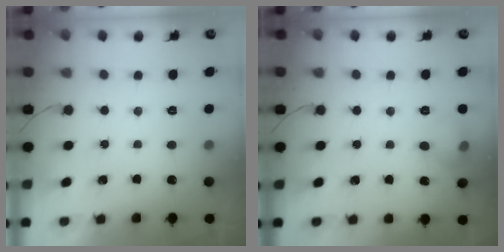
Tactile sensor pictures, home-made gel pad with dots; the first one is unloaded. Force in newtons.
{"total": 7.0, "press": 6.9, "slide": 1.1}